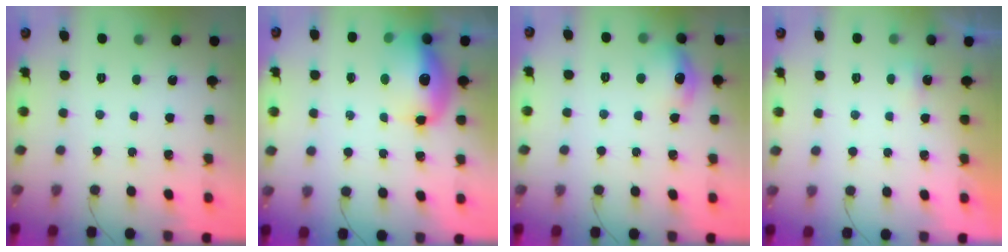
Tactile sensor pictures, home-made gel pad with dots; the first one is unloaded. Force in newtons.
{"total": 12.0, "press": 11.7, "slide": 2.7}
{"total": 9.9, "press": 9.8, "slide": 1.0}
{"total": 1.6, "press": 1.5, "slide": 0.6}